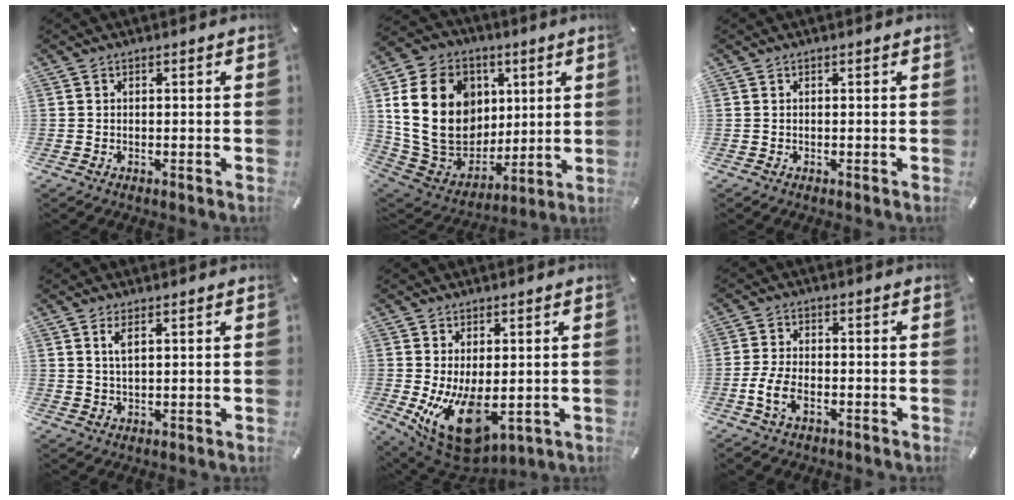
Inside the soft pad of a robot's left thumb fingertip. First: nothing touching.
{"total": 24.2, "force": [5.2, 19.2, 13.7], "torque": [-0.255, -0.023, 0.116]}
{"total": 0.0}
{"total": 3.1, "force": [1.5, 1.3, 2.3], "torque": [-0.050, 0.003, 0.027]}
{"total": 13.7, "force": [-2.4, 7.5, 11.3], "torque": [-0.190, -0.005, -0.030]}
{"total": 7.0, "force": [-2.7, 4.3, 4.7], "torque": [-0.106, 0.007, -0.052]}